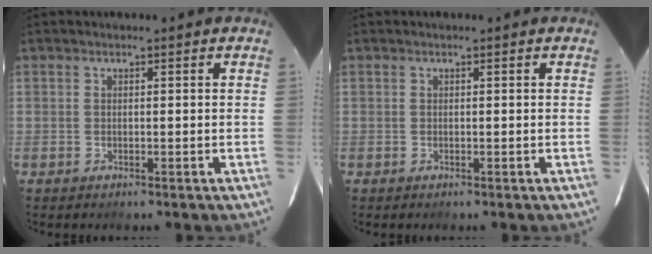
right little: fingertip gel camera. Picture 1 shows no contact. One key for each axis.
{"total": 0.0}